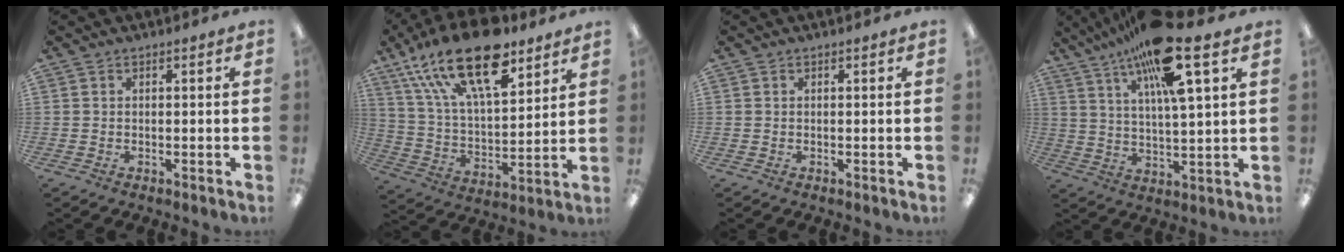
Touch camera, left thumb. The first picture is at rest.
{"total": 22.8, "force": [14.6, 9.4, 14.8], "torque": [-0.273, -0.075, 0.251]}
{"total": 0.0}
{"total": 17.8, "force": [11.0, 3.8, 13.6], "torque": [-0.232, -0.048, 0.174]}